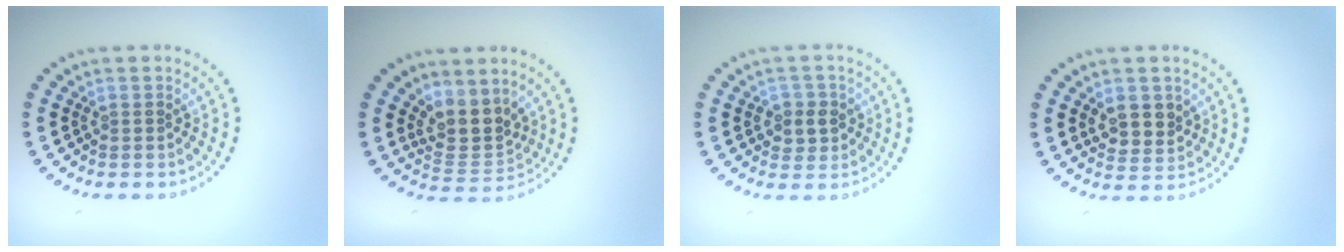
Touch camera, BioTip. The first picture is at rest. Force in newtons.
{"total": 3.5, "press": 2.7, "slide": 2.3}
{"total": 2.2, "press": 2.1, "slide": 0.7}
{"total": 2.7, "press": 2.5, "slide": 1.0}